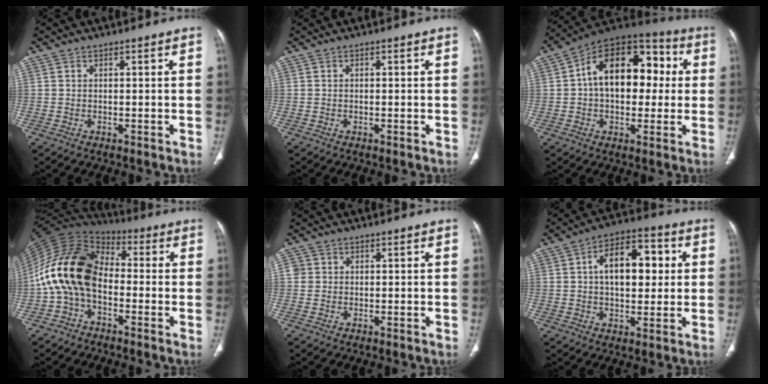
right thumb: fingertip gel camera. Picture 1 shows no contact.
{"total": 0.0}
{"total": 19.7, "force": [2.4, 12.4, 15.1], "torque": [-0.193, 0.040, 0.029]}
{"total": 16.3, "force": [-2.1, 10.9, 12.0], "torque": [-0.223, 0.049, -0.051]}
{"total": 2.0, "force": [0.3, 1.9, 0.3], "torque": [0.007, 0.003, 0.005]}
{"total": 13.8, "force": [2.4, 7.9, 11.1], "torque": [-0.140, 0.019, 0.032]}